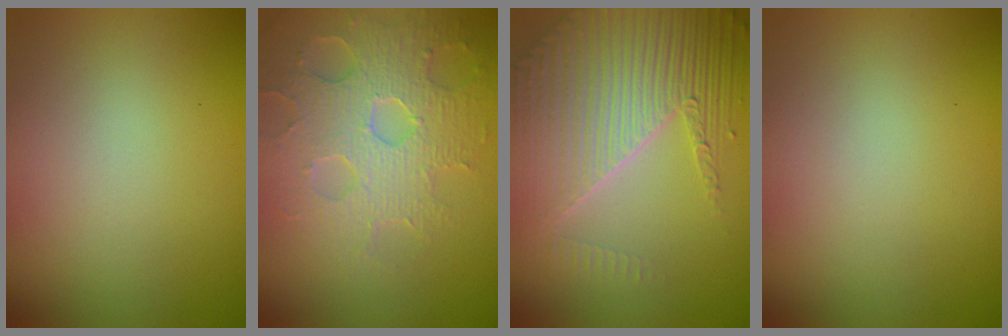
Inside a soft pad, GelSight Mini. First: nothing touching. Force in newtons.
{"total": 6.1, "press": 5.1, "slide": 3.4}
{"total": 7.0, "press": 5.4, "slide": 4.4}
{"total": 0.0}